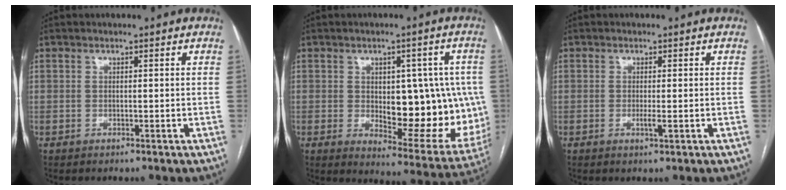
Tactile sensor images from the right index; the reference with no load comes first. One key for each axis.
{"total": 17.0, "fx": -0.4, "fy": 7.6, "fz": 15.1, "tx": -0.167, "ty": 0.010, "tz": 0.021}
{"total": 1.5, "fx": -0.4, "fy": 0.1, "fz": 1.5, "tx": -0.026, "ty": -0.004, "tz": -0.005}